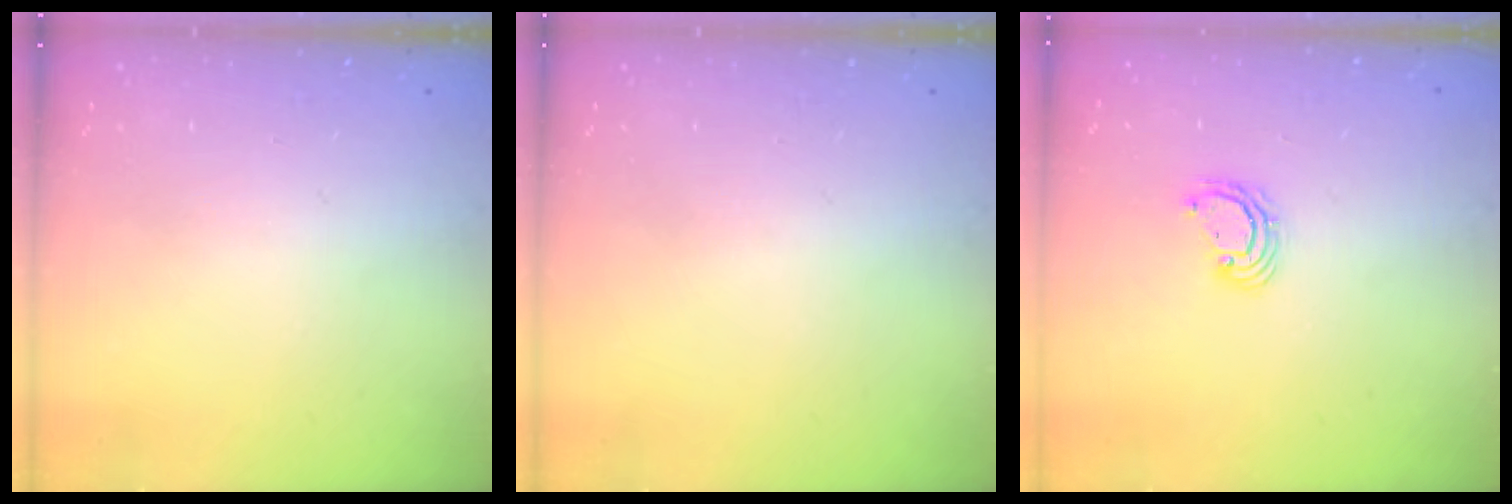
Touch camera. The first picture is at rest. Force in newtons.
{"total": 0.0}
{"total": 3.8, "press": 3.8, "slide": 0.1}